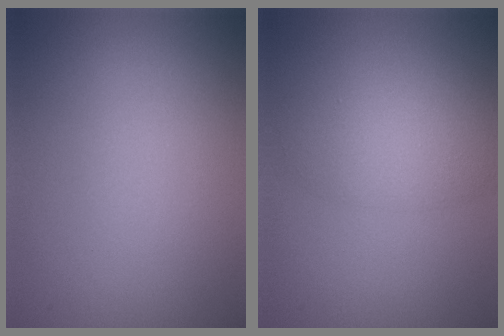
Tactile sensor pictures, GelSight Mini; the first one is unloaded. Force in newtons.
{"total": 3.7, "press": 3.7, "slide": 0.2}